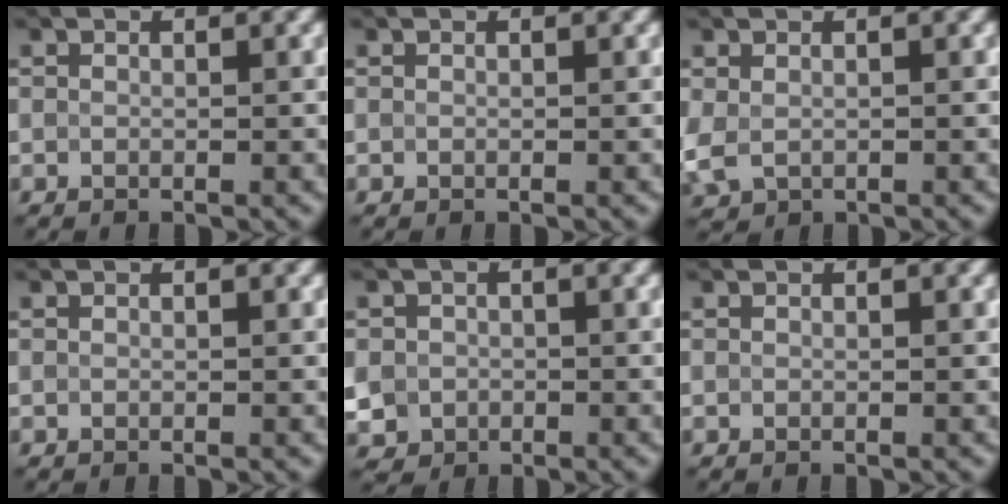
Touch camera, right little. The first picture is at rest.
{"total": 0.0}
{"total": 2.8, "force": [-0.1, 2.2, 1.8], "torque": [-0.052, -0.003, -0.002]}
{"total": 0.0}
{"total": 4.8, "force": [-1.3, 4.4, 1.3], "torque": [-0.030, -0.006, -0.046]}
{"total": 0.0}